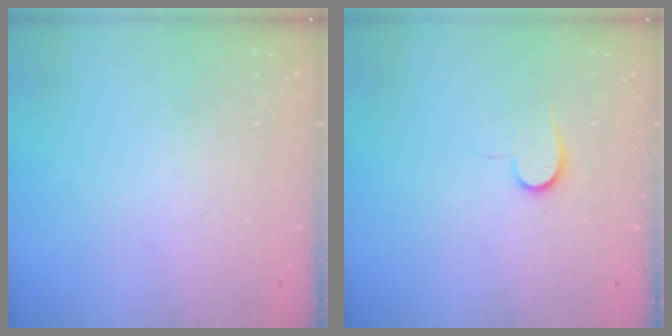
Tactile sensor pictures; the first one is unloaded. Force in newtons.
{"total": 6.3, "press": 6.2, "slide": 0.8}